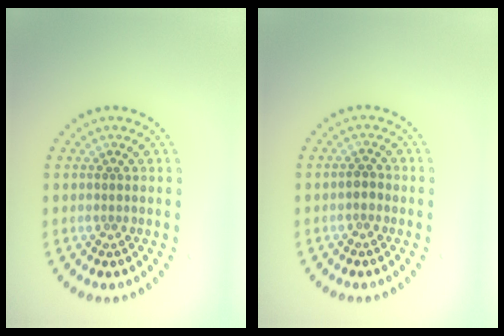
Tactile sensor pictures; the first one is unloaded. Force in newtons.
{"total": 1.0, "press": 1.0, "slide": 0.2}